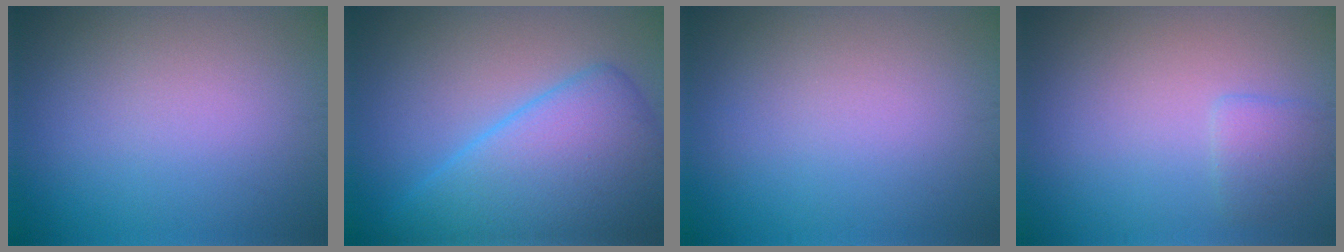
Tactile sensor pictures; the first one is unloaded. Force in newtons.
{"total": 8.7, "press": 8.7, "slide": 0.3}
{"total": 0.0}
{"total": 1.6, "press": 1.6, "slide": 0.1}